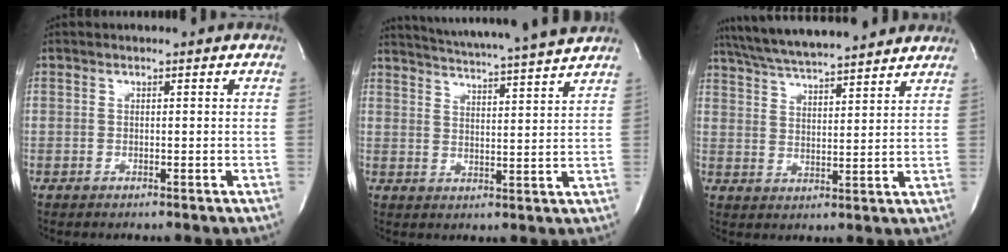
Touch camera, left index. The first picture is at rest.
{"total": 16.3, "force": [15.1, -1.5, 5.9], "torque": [-0.109, -0.025, 0.206]}
{"total": 17.3, "force": [15.4, 1.7, 7.8], "torque": [-0.136, 0.035, 0.235]}